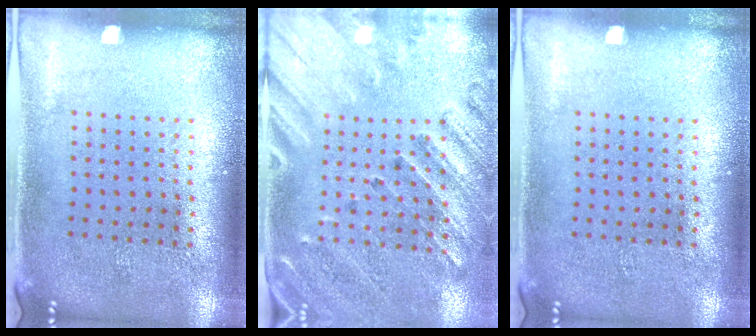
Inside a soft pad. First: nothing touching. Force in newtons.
{"total": 2.4, "press": 2.1, "slide": 1.3}
{"total": 0.0}